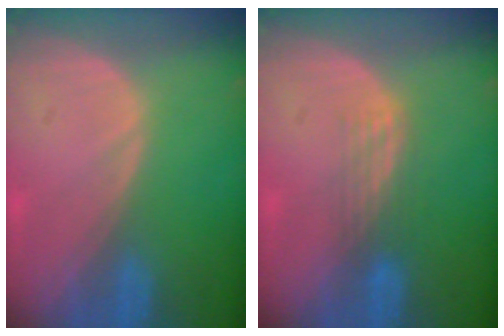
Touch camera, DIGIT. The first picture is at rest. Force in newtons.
{"total": 3.2, "press": 2.6, "slide": 1.8}